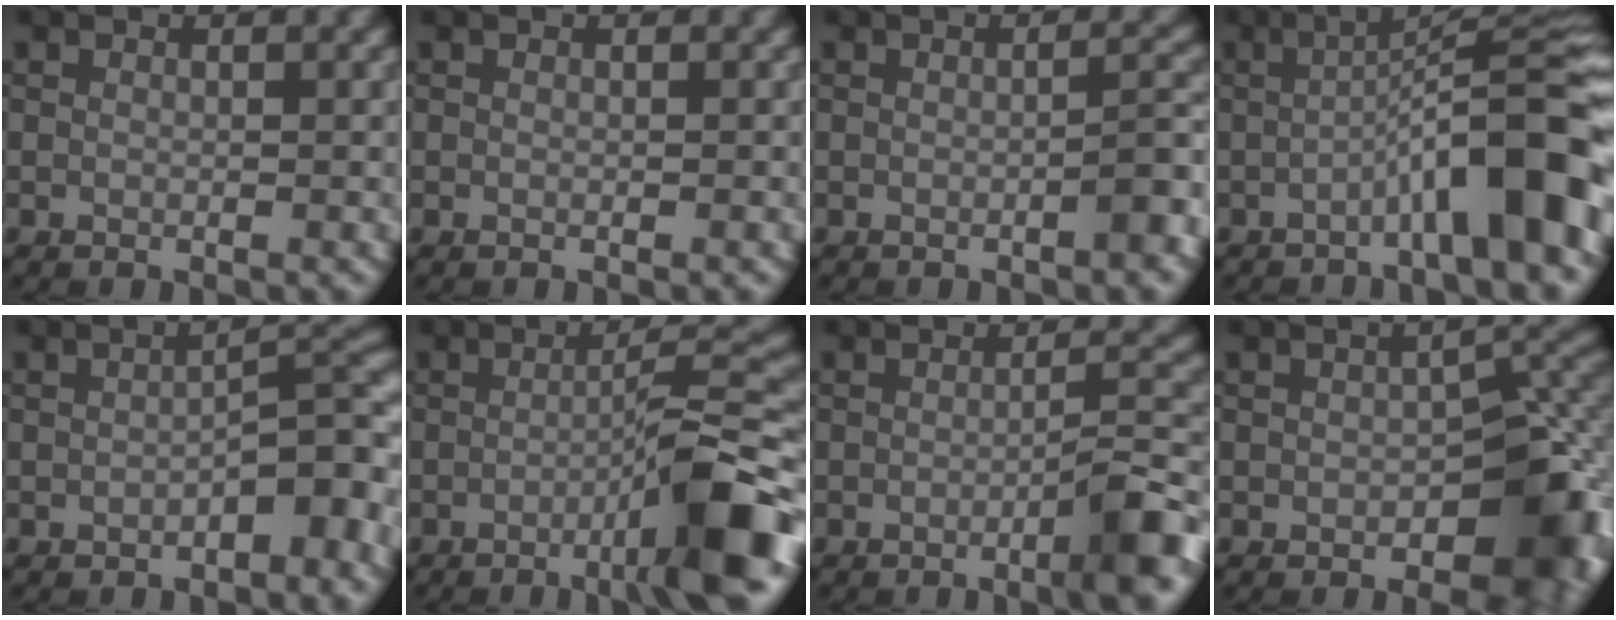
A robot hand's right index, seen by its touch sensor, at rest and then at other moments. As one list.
[{"total": 0.0}, {"total": 2.3, "force": [-1.0, 0.3, 2.0], "torque": [-0.026, 0.013, -0.019]}, {"total": 9.8, "force": [-3.1, 1.4, 9.2], "torque": [-0.122, 0.024, -0.058]}, {"total": 4.8, "force": [-1.9, 1.4, 4.2], "torque": [-0.050, 0.022, -0.031]}, {"total": 9.2, "force": [-3.6, 1.1, 8.4], "torque": [-0.109, 0.018, -0.066]}, {"total": 4.9, "force": [-2.4, 0.6, 4.3], "torque": [-0.056, 0.013, -0.046]}, {"total": 8.0, "force": [-2.6, 4.3, 6.2], "torque": [-0.059, 0.005, -0.038]}]